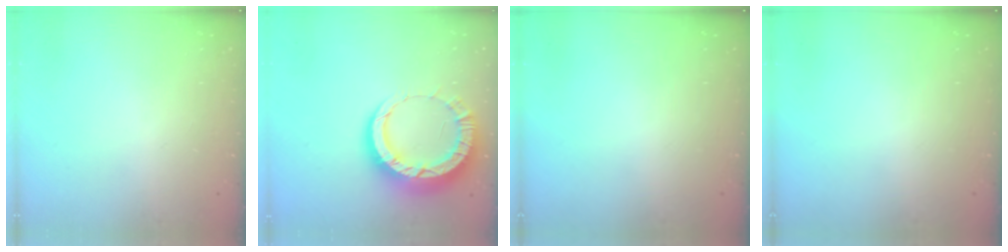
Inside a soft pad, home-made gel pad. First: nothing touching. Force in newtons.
{"total": 12.4, "press": 12.3, "slide": 1.2}
{"total": 0.0}
{"total": 0.0}